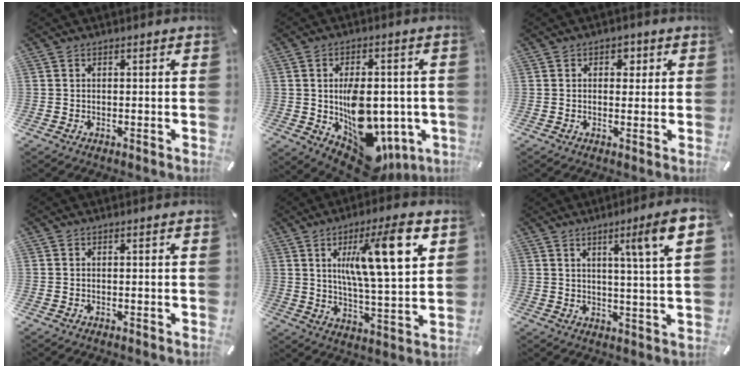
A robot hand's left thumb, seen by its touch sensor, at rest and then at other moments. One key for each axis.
{"total": 14.8, "fx": -3.0, "fy": 9.8, "fz": 10.6, "tx": -0.148, "ty": 0.000, "tz": -0.037}
{"total": 3.0, "fx": 0.7, "fy": 2.3, "fz": 1.8, "tx": -0.007, "ty": -0.004, "tz": 0.001}
{"total": 0.0}
{"total": 16.9, "fx": 7.1, "fy": 4.2, "fz": 14.7, "tx": -0.226, "ty": -0.022, "tz": 0.106}
{"total": 9.6, "fx": 4.6, "fy": -0.1, "fz": 8.4, "tx": -0.129, "ty": -0.018, "tz": 0.065}